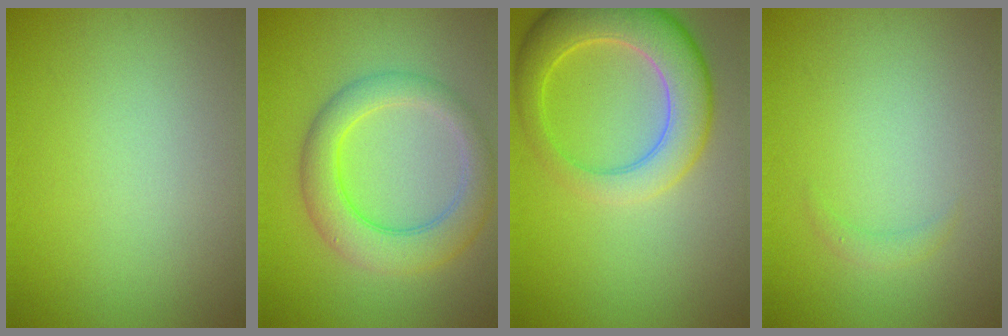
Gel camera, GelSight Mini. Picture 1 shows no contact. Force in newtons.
{"total": 5.6, "press": 5.6, "slide": 0.2}
{"total": 6.8, "press": 6.8, "slide": 0.5}
{"total": 0.9, "press": 0.9, "slide": 0.0}